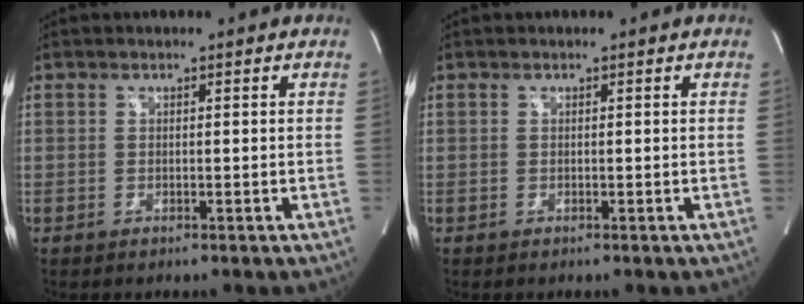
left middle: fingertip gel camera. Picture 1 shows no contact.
{"total": 0.0}